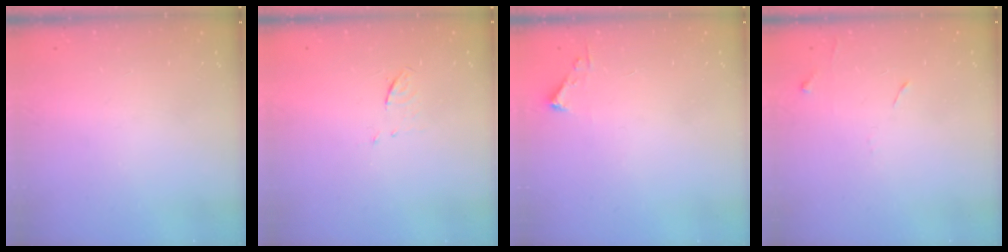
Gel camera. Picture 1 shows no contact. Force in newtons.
{"total": 3.9, "press": 3.6, "slide": 1.4}
{"total": 2.4, "press": 2.4, "slide": 0.3}
{"total": 5.4, "press": 5.4, "slide": 0.7}